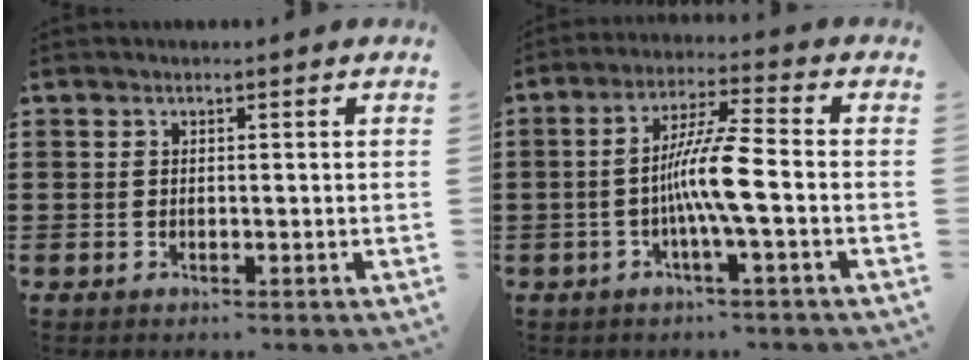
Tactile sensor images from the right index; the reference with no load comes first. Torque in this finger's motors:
{"motor_torque": [1.29, -0.55, 0.33, 0.21]}